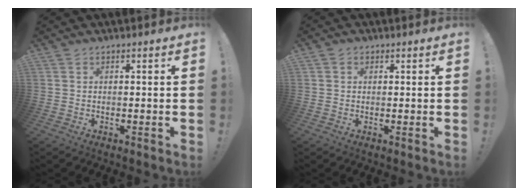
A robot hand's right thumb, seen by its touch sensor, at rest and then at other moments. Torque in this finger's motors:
{"motor_torque": [-0.07, -0.06, -0.08, 0.03, 0.05]}